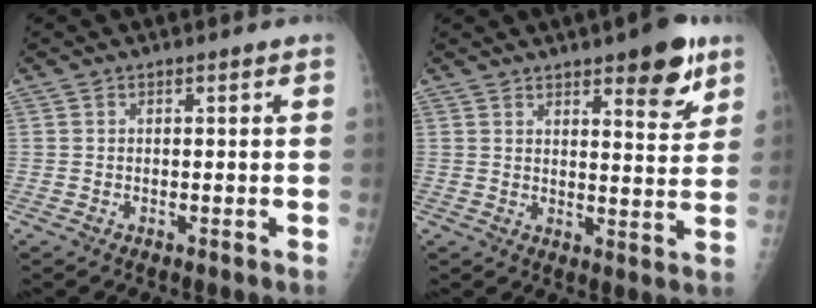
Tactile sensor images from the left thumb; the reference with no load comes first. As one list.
[{"total": 9.8, "force": [5.9, 3.1, 7.1], "torque": [-0.067, -0.033, 0.078]}]